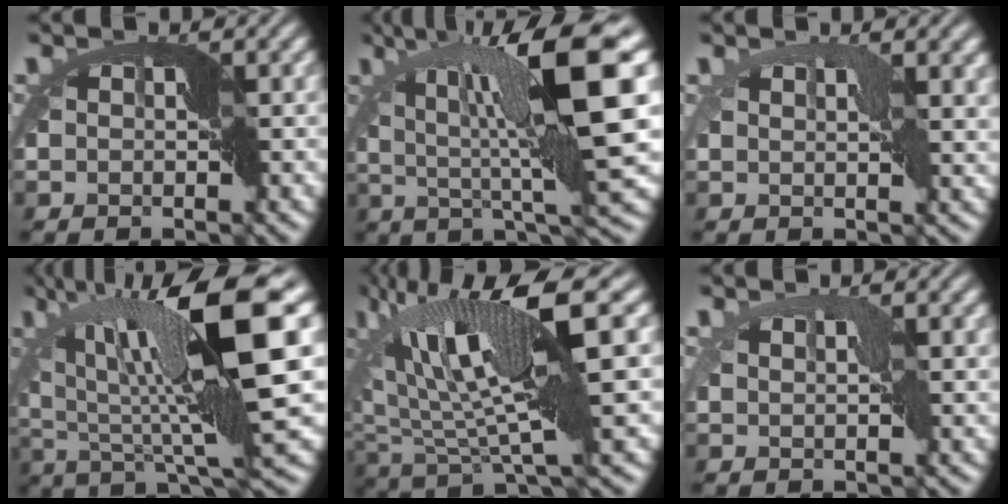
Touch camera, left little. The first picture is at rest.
{"total": 11.9, "force": [2.8, 1.2, 11.5], "torque": [-0.195, 0.019, 0.045]}
{"total": 2.7, "force": [1.3, 0.9, 2.2], "torque": [-0.044, 0.000, 0.023]}
{"total": 13.0, "force": [4.5, 1.7, 12.1], "torque": [-0.206, 0.021, 0.078]}
{"total": 11.1, "force": [4.4, 1.7, 10.0], "torque": [-0.205, 0.013, 0.084]}
{"total": 1.3, "force": [1.0, -0.2, 0.7], "torque": [-0.020, 0.004, 0.017]}